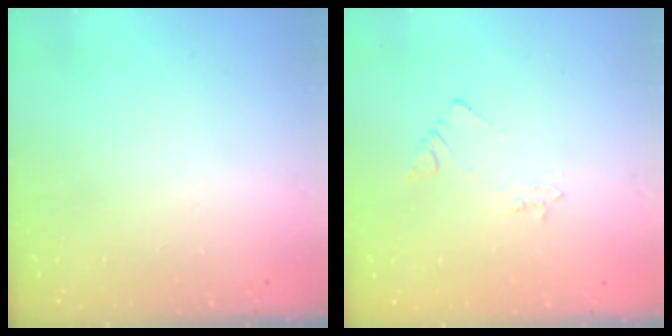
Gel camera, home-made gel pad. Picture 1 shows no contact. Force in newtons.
{"total": 2.1, "press": 2.1, "slide": 0.3}